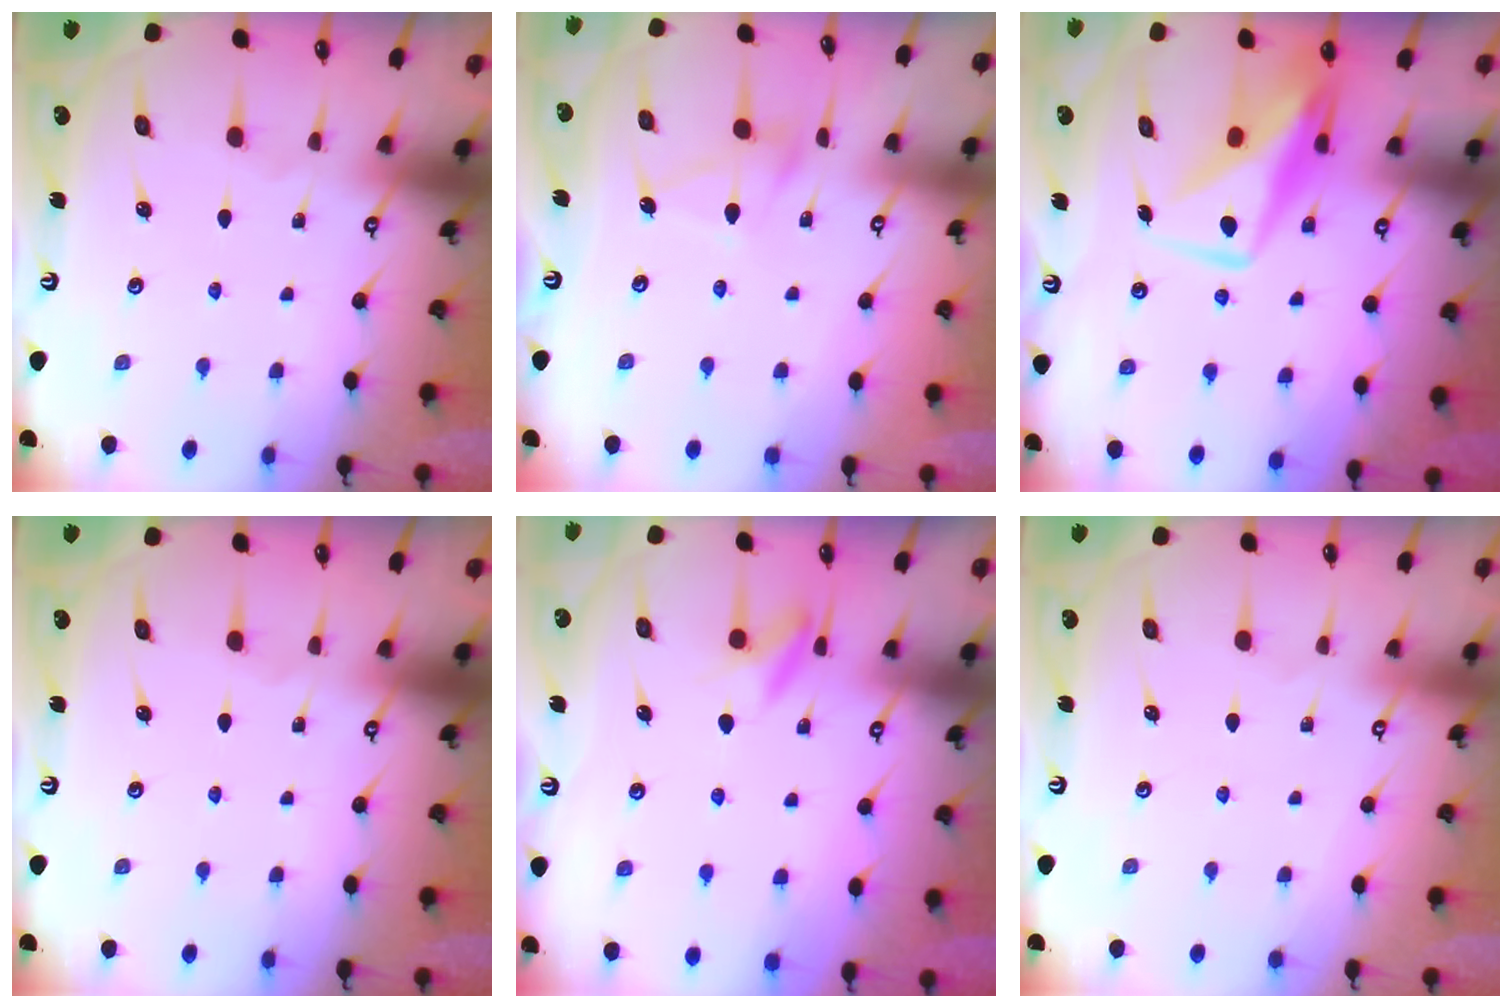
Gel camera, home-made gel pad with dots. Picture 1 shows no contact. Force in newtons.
{"total": 5.9, "press": 5.9, "slide": 0.6}
{"total": 10.6, "press": 10.5, "slide": 0.8}
{"total": 0.0}
{"total": 6.0, "press": 5.7, "slide": 1.7}
{"total": 3.9, "press": 3.9, "slide": 0.1}